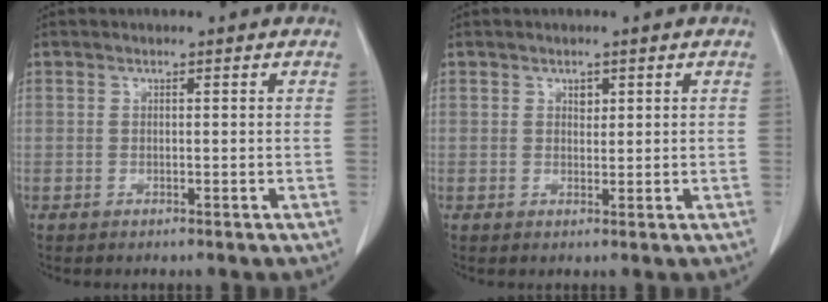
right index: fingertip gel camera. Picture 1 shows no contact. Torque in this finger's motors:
{"motor_torque": [-0.01, 0.02, 0.00, 0.00]}